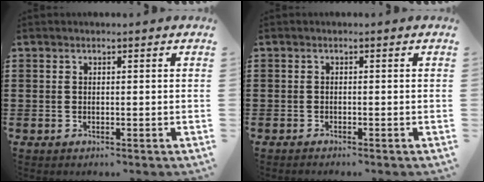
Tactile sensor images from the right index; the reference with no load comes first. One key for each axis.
{"total": 0.7, "fx": -0.7, "fy": 0.0, "fz": 0.1, "tx": -0.003, "ty": -0.002, "tz": -0.014}